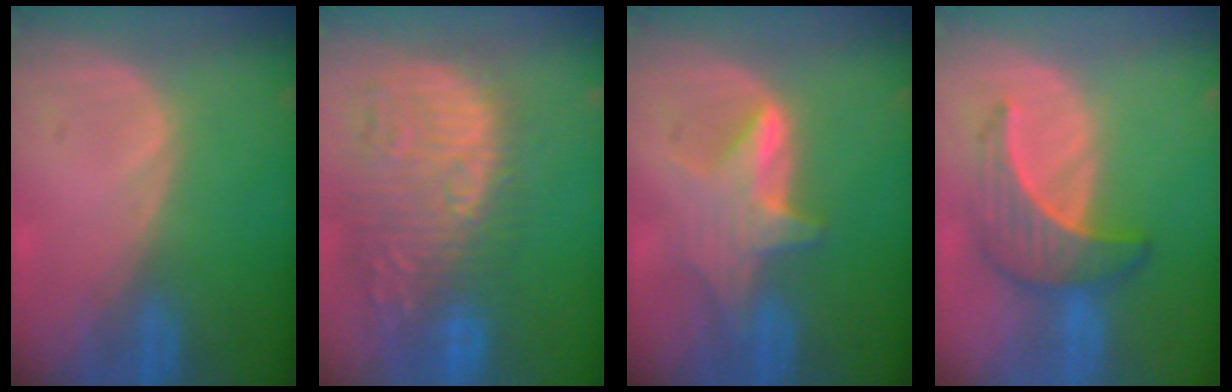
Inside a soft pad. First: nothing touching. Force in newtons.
{"total": 13.3, "press": 12.0, "slide": 5.6}
{"total": 6.0, "press": 6.0, "slide": 0.6}
{"total": 6.5, "press": 6.4, "slide": 1.1}